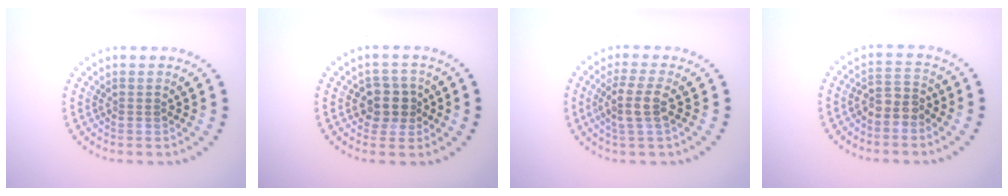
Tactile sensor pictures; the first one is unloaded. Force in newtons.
{"total": 2.6, "press": 2.3, "slide": 1.2}
{"total": 2.7, "press": 2.4, "slide": 1.2}
{"total": 2.3, "press": 1.9, "slide": 1.3}